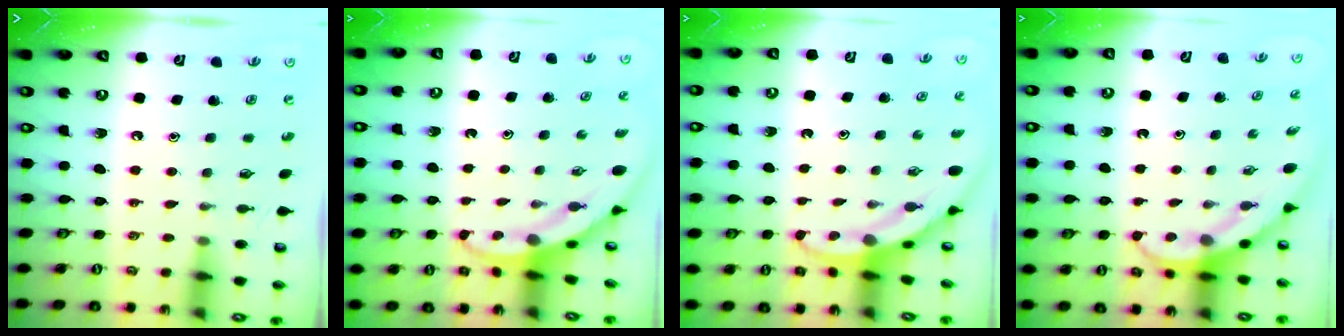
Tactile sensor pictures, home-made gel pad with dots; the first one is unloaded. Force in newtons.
{"total": 3.2, "press": 3.2, "slide": 0.3}
{"total": 3.6, "press": 3.6, "slide": 0.4}
{"total": 4.0, "press": 4.0, "slide": 0.4}